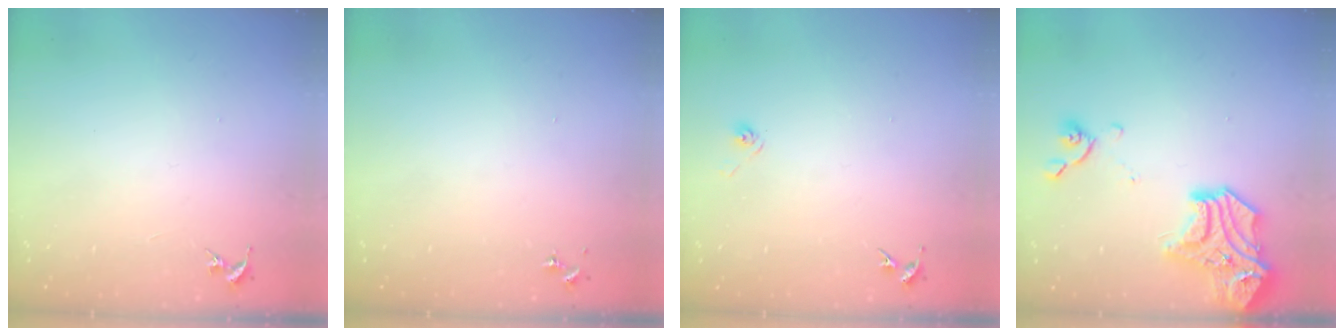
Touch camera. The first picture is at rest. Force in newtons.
{"total": 0.0}
{"total": 3.0, "press": 2.5, "slide": 1.7}
{"total": 18.6, "press": 18.5, "slide": 1.4}